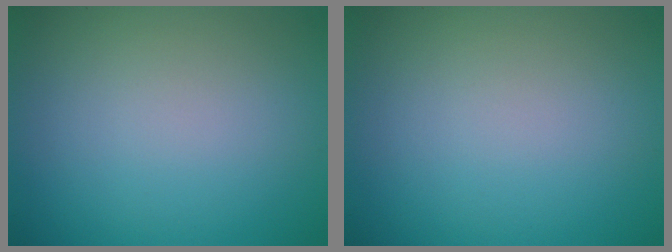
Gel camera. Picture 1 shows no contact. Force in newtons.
{"total": 0.0}